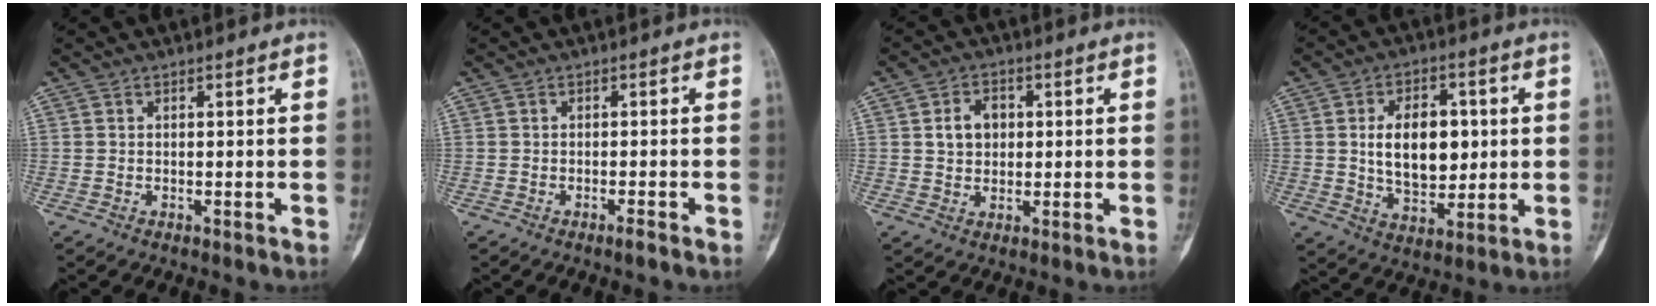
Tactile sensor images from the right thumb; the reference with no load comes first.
{"total": 1.3, "force": [-1.0, 0.0, 0.9], "torque": [-0.021, 0.003, -0.018]}
{"total": 5.3, "force": [1.0, 4.1, 3.2], "torque": [-0.035, 0.003, 0.015]}
{"total": 12.7, "force": [1.4, 7.9, 9.8], "torque": [-0.125, -0.006, 0.029]}